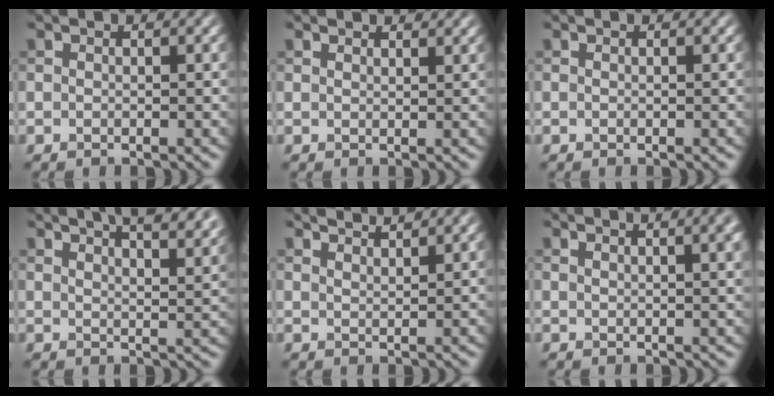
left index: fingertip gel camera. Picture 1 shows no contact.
{"total": 1.7, "force": [1.6, 0.3, 0.3], "torque": [-0.008, 0.000, 0.023]}
{"total": 0.0}
{"total": 10.5, "force": [7.5, 3.7, 6.2], "torque": [-0.039, 0.035, 0.061]}
{"total": 2.9, "force": [2.7, 0.4, 1.0], "torque": [-0.002, 0.006, 0.035]}
{"total": 6.5, "force": [3.5, 2.6, 4.8], "torque": [-0.024, 0.031, 0.021]}